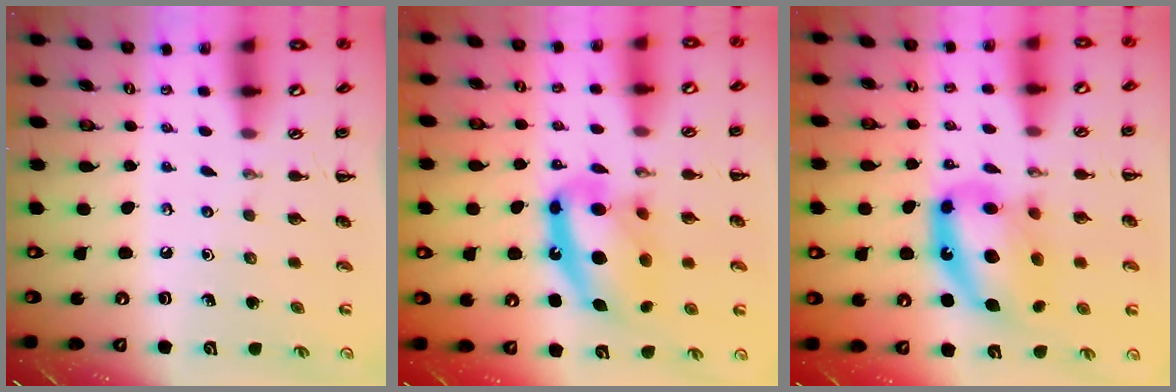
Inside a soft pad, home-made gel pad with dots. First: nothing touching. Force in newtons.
{"total": 16.0, "press": 15.4, "slide": 4.4}
{"total": 14.0, "press": 13.6, "slide": 3.3}